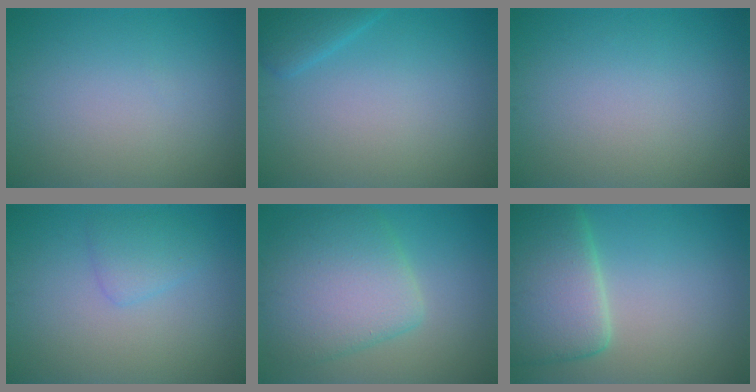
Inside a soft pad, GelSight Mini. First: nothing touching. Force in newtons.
{"total": 2.0, "press": 2.0, "slide": 0.1}
{"total": 0.0}
{"total": 1.8, "press": 1.8, "slide": 0.1}
{"total": 7.3, "press": 7.3, "slide": 0.2}
{"total": 7.1, "press": 7.1, "slide": 0.7}